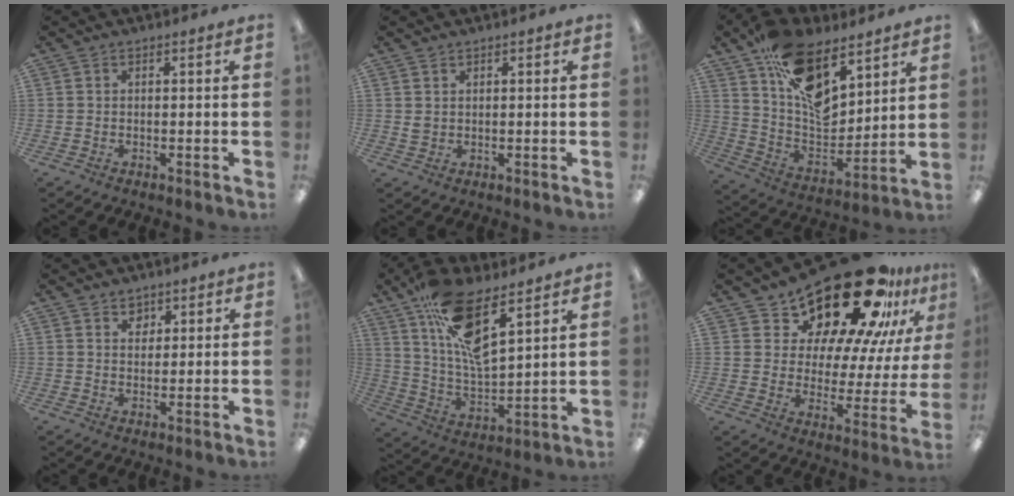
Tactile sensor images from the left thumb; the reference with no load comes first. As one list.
[{"total": 1.8, "force": [0.8, 1.5, 0.4], "torque": [-0.003, -0.001, 0.012]}, {"total": 18.5, "force": [10.8, 10.0, 11.2], "torque": [-0.191, -0.057, 0.201]}, {"total": 3.0, "force": [2.0, 2.1, 0.5], "torque": [0.000, -0.005, 0.033]}, {"total": 15.8, "force": [10.3, 5.2, 10.8], "torque": [-0.205, -0.050, 0.181]}, {"total": 27.5, "force": [20.6, 11.5, 14.2], "torque": [-0.216, -0.146, 0.356]}]